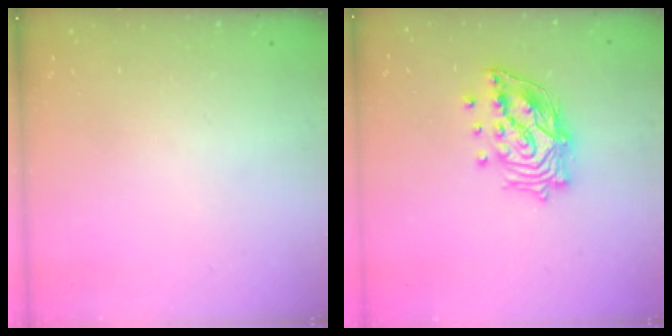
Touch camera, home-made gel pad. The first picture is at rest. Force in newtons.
{"total": 16.3, "press": 16.2, "slide": 2.1}